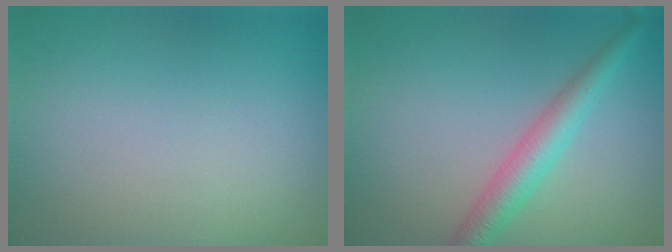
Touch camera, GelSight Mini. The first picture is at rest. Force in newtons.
{"total": 3.4, "press": 3.4, "slide": 0.0}